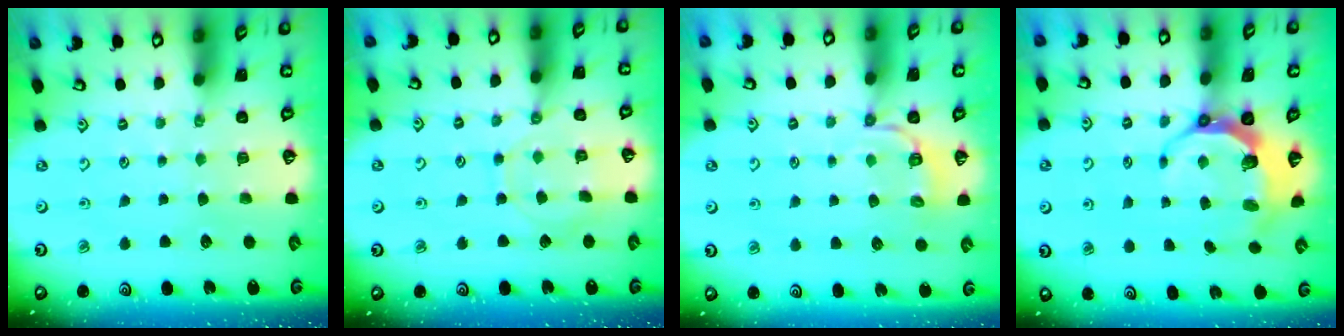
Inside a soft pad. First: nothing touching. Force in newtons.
{"total": 8.9, "press": 8.9, "slide": 1.2}
{"total": 5.5, "press": 5.3, "slide": 1.7}
{"total": 8.4, "press": 7.2, "slide": 4.3}